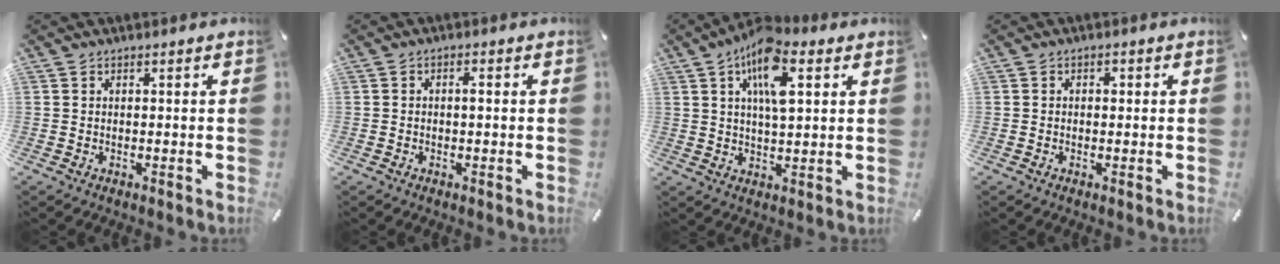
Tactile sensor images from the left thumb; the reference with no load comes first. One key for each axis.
{"total": 1.4, "fx": -0.2, "fy": 0.7, "fz": 1.2, "tx": -0.024, "ty": 0.003, "tz": -0.005}
{"total": 11.3, "fx": 5.1, "fy": 4.7, "fz": 9.0, "tx": -0.164, "ty": -0.007, "tz": 0.085}
{"total": 1.2, "fx": -0.4, "fy": 1.0, "fz": 0.6, "tx": -0.012, "ty": 0.005, "tz": -0.010}